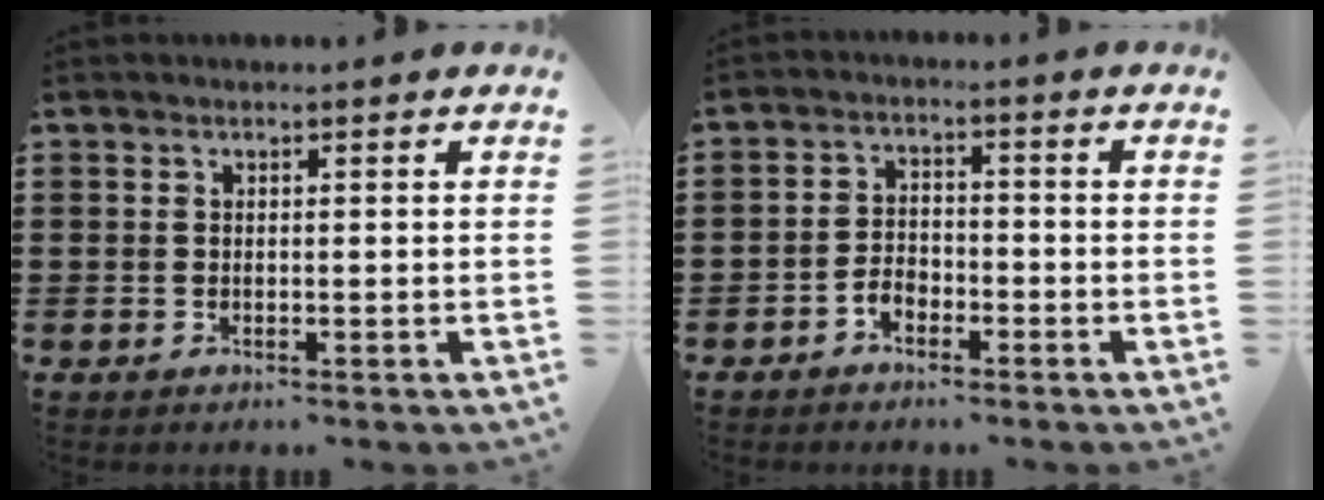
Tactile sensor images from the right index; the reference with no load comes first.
{"total": 2.8, "force": [-2.0, 1.6, 1.3], "torque": [-0.036, 0.000, -0.043]}